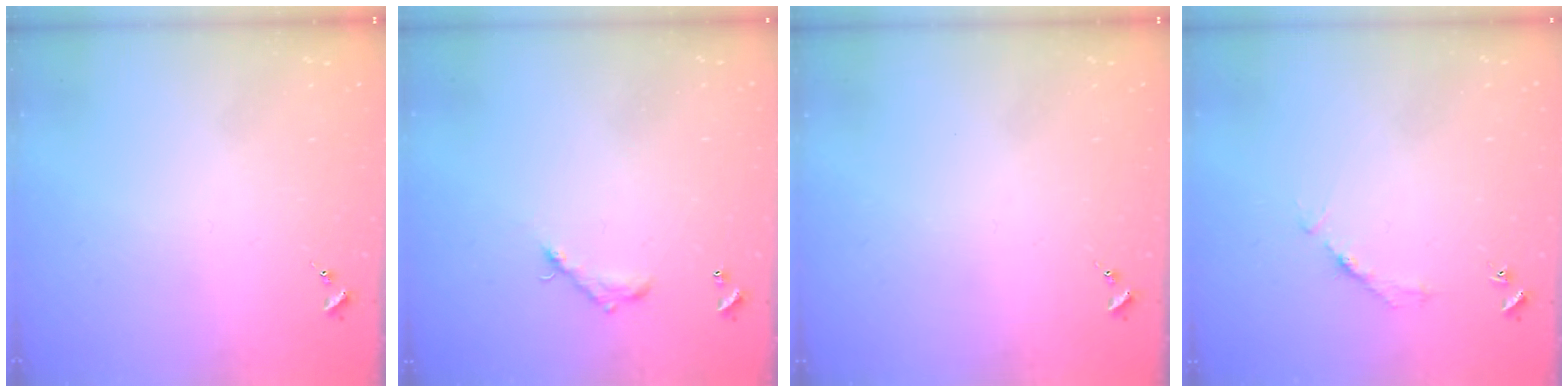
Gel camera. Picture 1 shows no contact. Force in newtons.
{"total": 5.8, "press": 5.8, "slide": 0.3}
{"total": 0.0}
{"total": 2.7, "press": 2.7, "slide": 0.4}